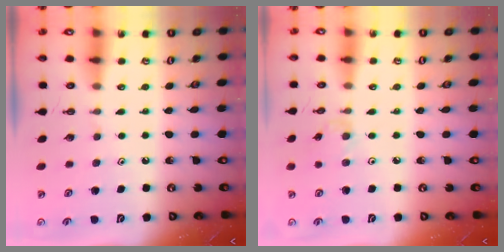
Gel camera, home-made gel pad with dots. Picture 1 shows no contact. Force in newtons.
{"total": 1.1, "press": 1.0, "slide": 0.4}